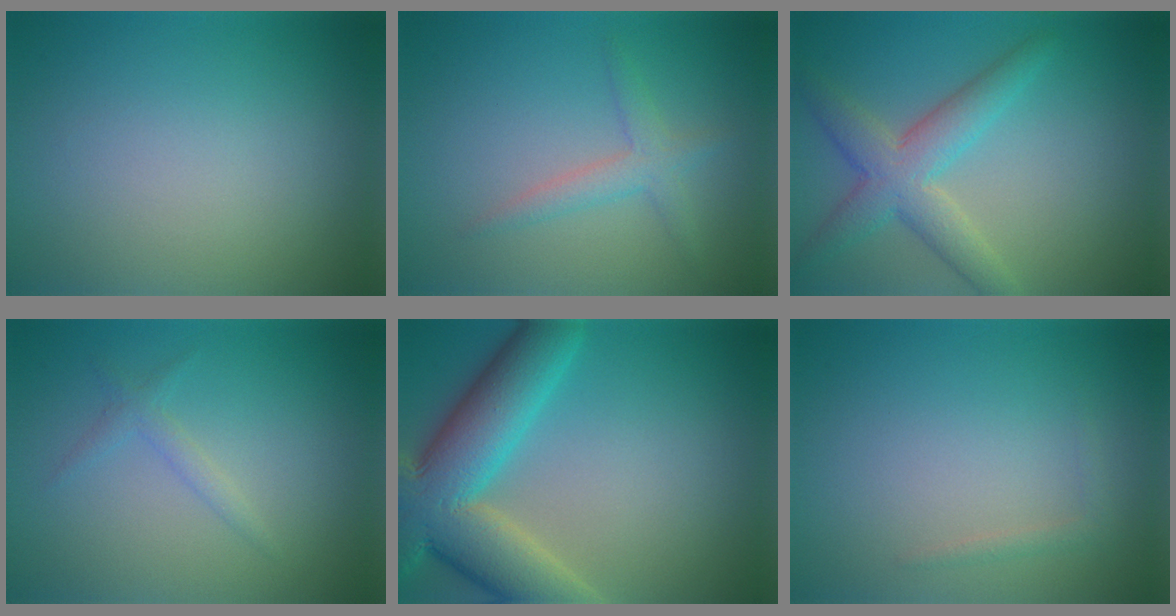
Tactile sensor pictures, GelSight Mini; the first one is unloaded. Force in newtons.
{"total": 2.1, "press": 2.1, "slide": 0.2}
{"total": 5.0, "press": 5.0, "slide": 0.2}
{"total": 1.3, "press": 1.3, "slide": 0.0}
{"total": 11.9, "press": 11.9, "slide": 0.9}
{"total": 0.9, "press": 0.9, "slide": 0.1}